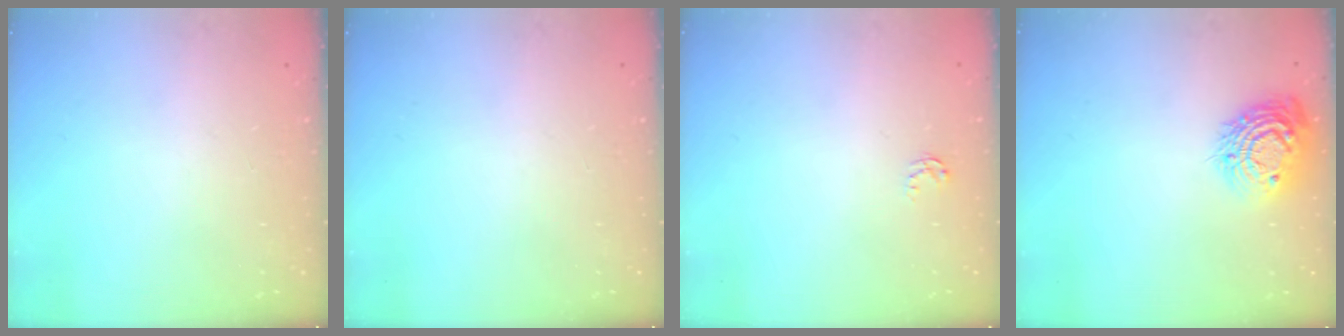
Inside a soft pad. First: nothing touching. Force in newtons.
{"total": 0.0}
{"total": 2.6, "press": 2.6, "slide": 0.4}
{"total": 13.2, "press": 13.2, "slide": 0.8}